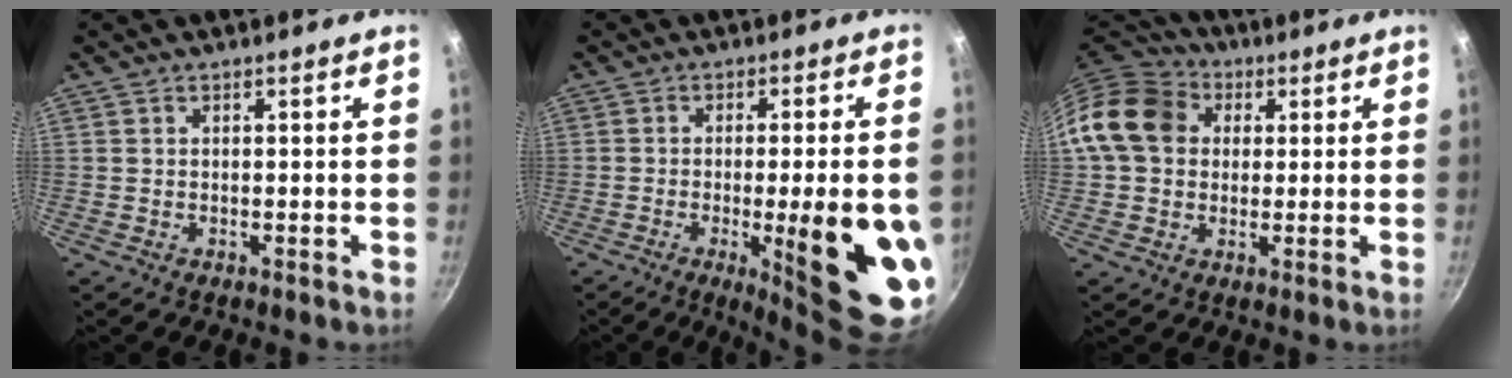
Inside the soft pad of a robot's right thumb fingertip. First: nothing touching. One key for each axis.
{"total": 18.2, "fx": -4.3, "fy": 3.8, "fz": 17.3, "tx": -0.211, "ty": 0.002, "tz": -0.048}
{"total": 13.6, "fx": 2.8, "fy": 11.2, "fz": 7.2, "tx": -0.111, "ty": 0.024, "tz": 0.034}